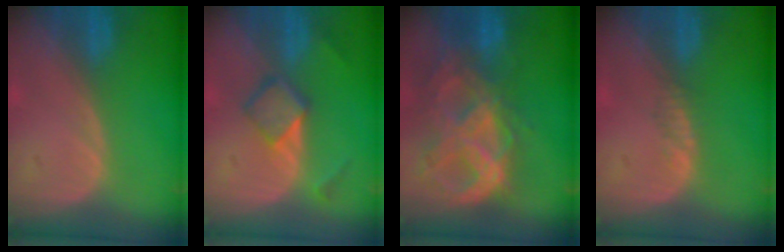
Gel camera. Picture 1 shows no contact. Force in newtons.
{"total": 5.0, "press": 4.6, "slide": 2.0}
{"total": 10.9, "press": 9.2, "slide": 5.8}
{"total": 1.1, "press": 0.9, "slide": 0.7}